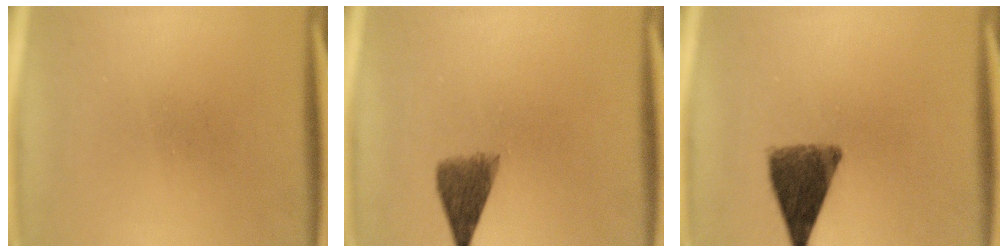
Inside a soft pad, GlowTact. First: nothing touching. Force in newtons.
{"total": 5.1}
{"total": 9.3}